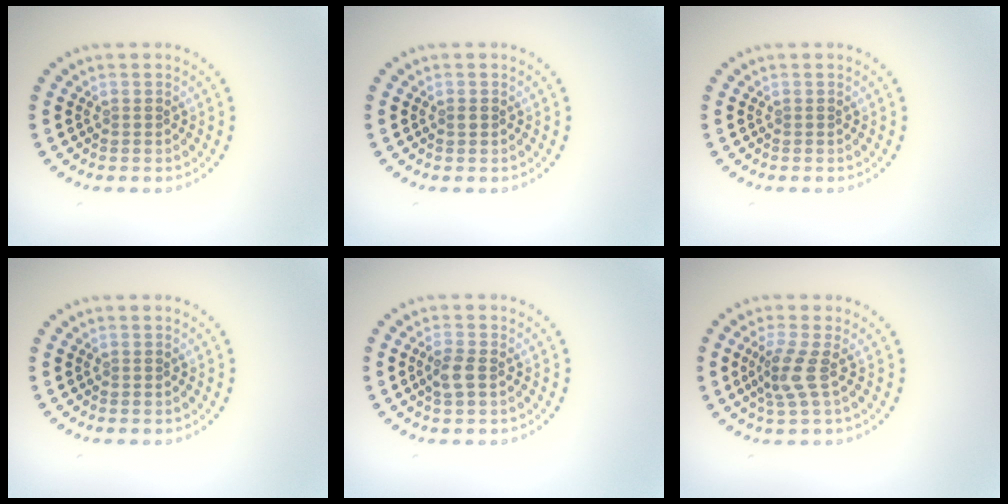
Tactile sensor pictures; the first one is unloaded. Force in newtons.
{"total": 0.6, "press": 0.6, "slide": 0.1}
{"total": 0.0}
{"total": 0.0}
{"total": 1.9, "press": 1.8, "slide": 0.6}
{"total": 2.7, "press": 2.0, "slide": 1.7}